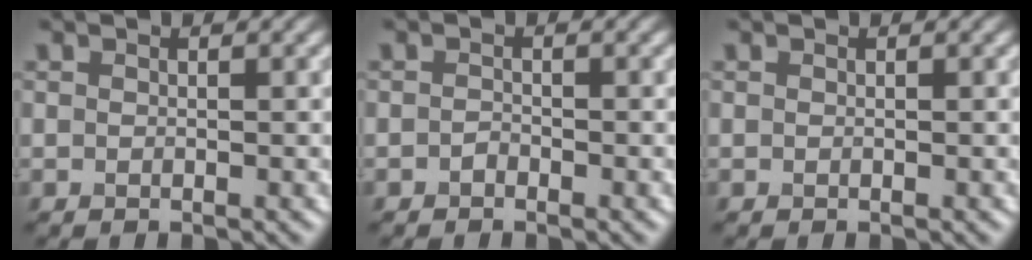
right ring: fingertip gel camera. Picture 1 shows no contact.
{"total": 0.6, "force": [-0.5, 0.3, 0.3], "torque": [-0.005, -0.001, -0.010]}
{"total": 0.0}